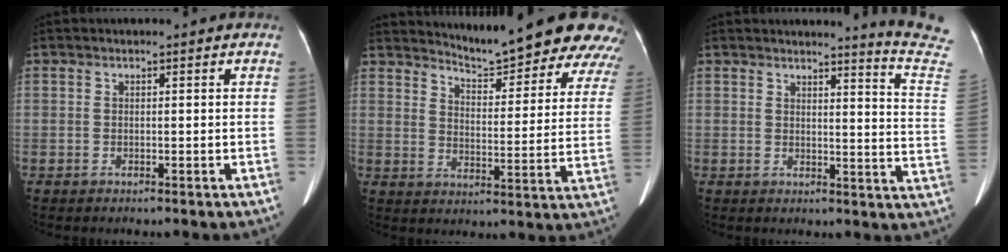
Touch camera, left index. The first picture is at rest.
{"total": 17.8, "force": [16.9, 2.1, 5.1], "torque": [-0.049, -0.069, 0.198]}
{"total": 10.4, "force": [10.0, -2.5, 1.2], "torque": [-0.018, -0.120, 0.095]}